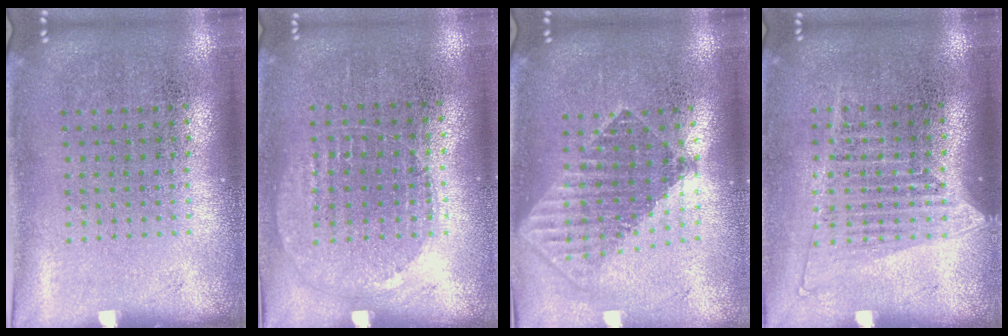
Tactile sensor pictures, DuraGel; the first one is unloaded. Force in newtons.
{"total": 0.9, "press": 0.9, "slide": 0.3}
{"total": 1.7, "press": 1.4, "slide": 1.1}
{"total": 1.3, "press": 1.1, "slide": 0.6}